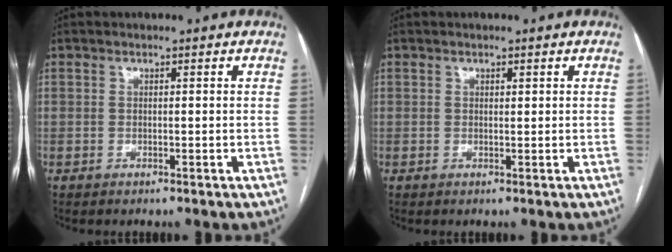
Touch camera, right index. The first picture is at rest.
{"total": 0.6, "force": [0.3, 0.2, 0.4], "torque": [-0.008, -0.001, 0.004]}